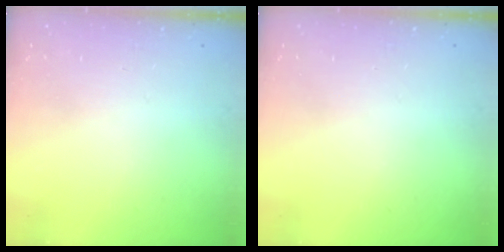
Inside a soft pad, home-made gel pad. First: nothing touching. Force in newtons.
{"total": 0.0}